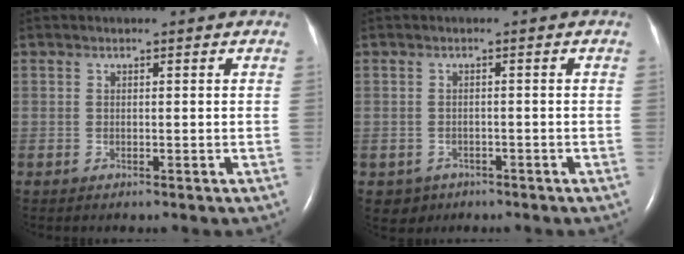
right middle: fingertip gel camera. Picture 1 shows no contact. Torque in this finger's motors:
{"motor_torque": [0.08, -0.06, -0.03, -0.01]}